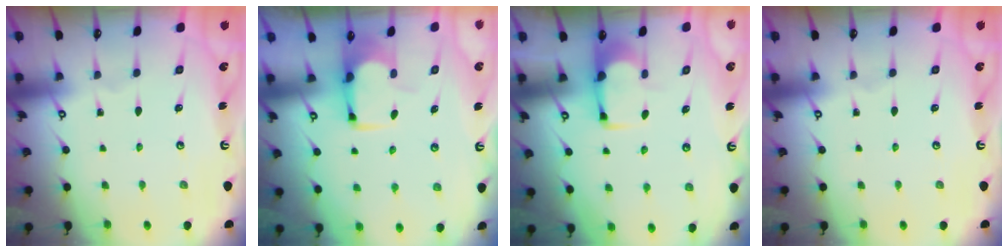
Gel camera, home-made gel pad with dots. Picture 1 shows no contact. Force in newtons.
{"total": 1.9, "press": 1.6, "slide": 1.0}
{"total": 1.1, "press": 1.1, "slide": 0.0}
{"total": 0.0}